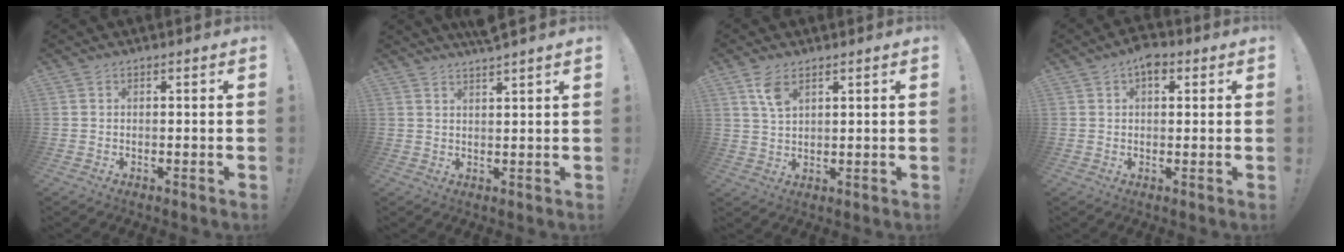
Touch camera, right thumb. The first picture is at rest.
{"total": 3.8, "force": [3.3, -0.8, 1.6], "torque": [-0.024, -0.021, 0.055]}
{"total": 5.6, "force": [3.2, 2.6, 3.7], "torque": [-0.071, -0.010, 0.059]}
{"total": 4.6, "force": [2.3, 2.6, 2.9], "torque": [-0.038, -0.007, 0.038]}